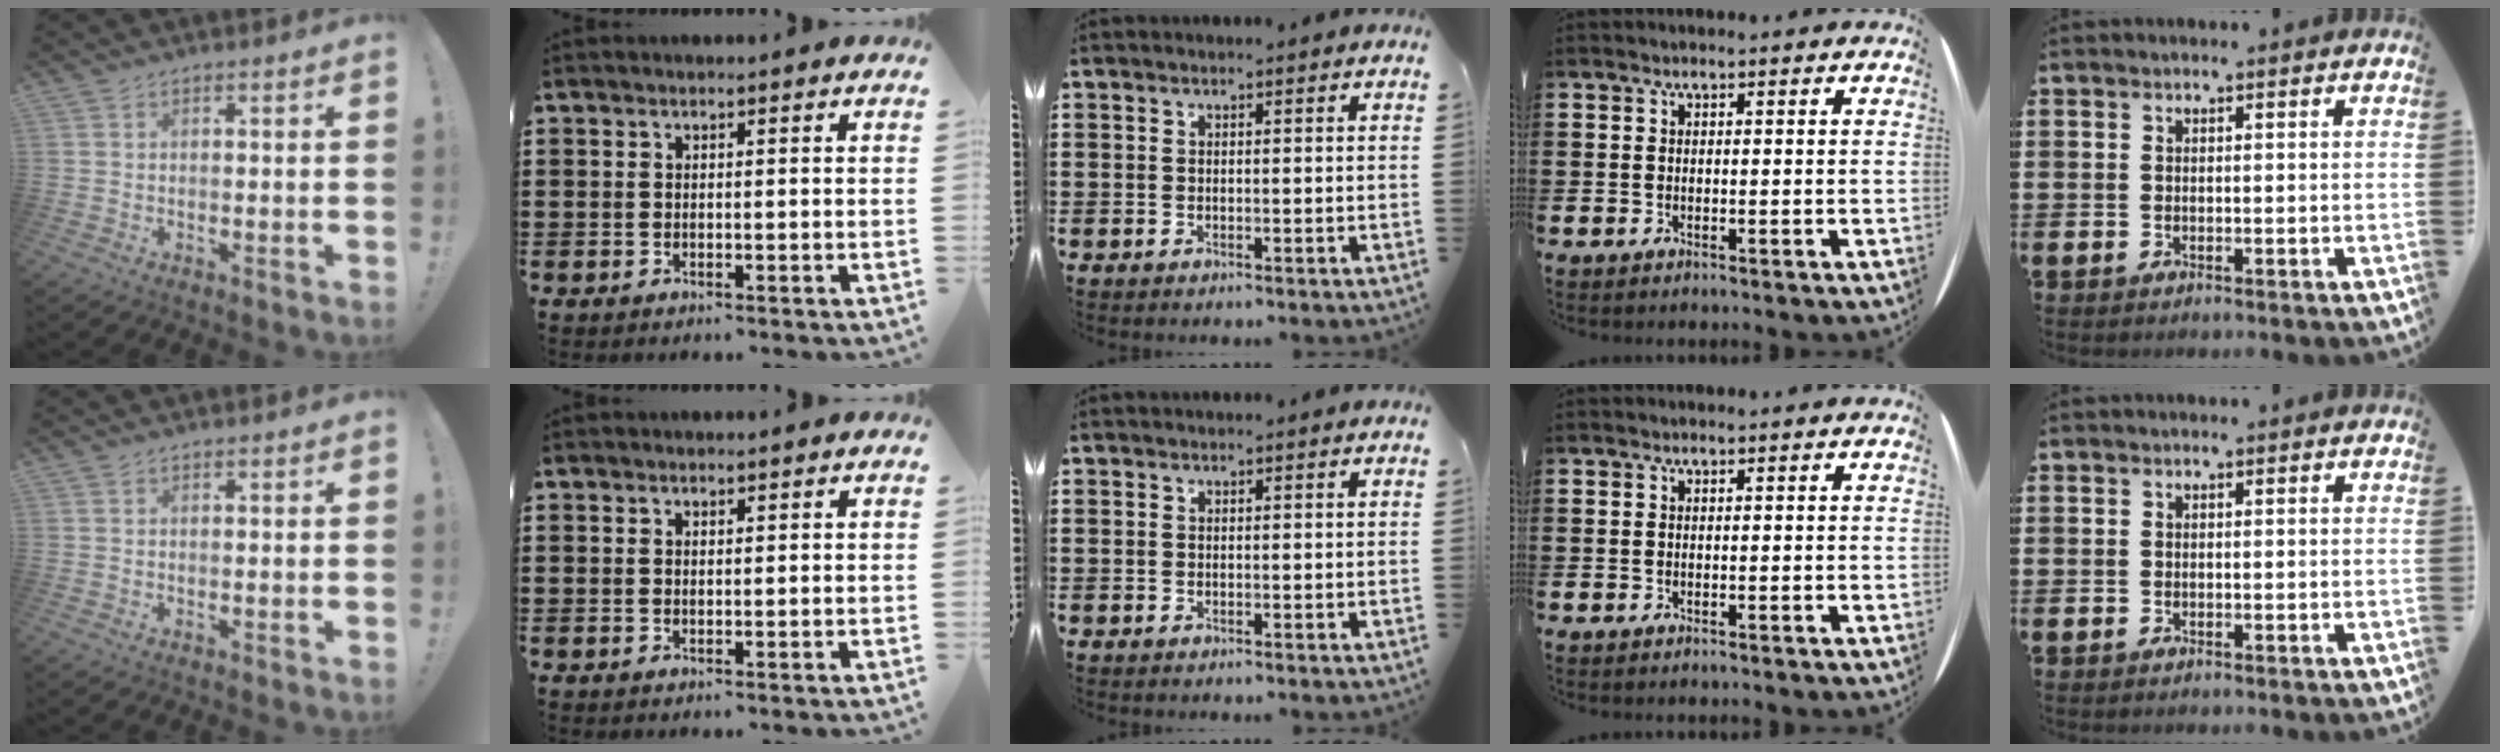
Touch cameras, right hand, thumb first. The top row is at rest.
{"thumb": {"total": 0.6, "force": [0.5, 0.0, -0.1], "torque": [0.009, -0.003, 0.009]}, "index": {"total": 0.7, "force": [0.6, 0.3, 0.2], "torque": [-0.005, 0.002, 0.012]}}